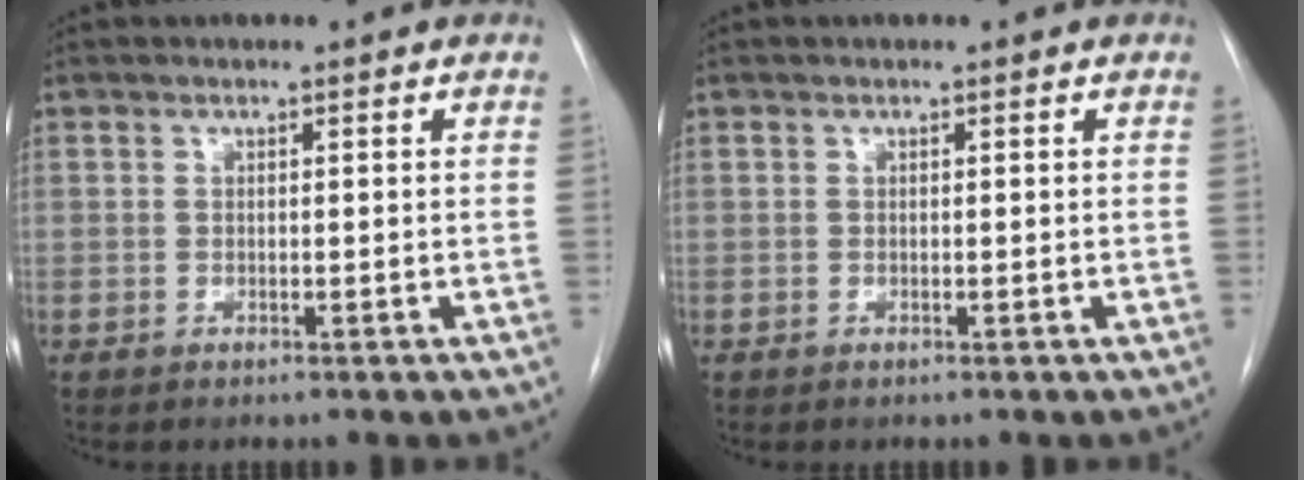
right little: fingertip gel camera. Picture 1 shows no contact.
{"total": 0.0}